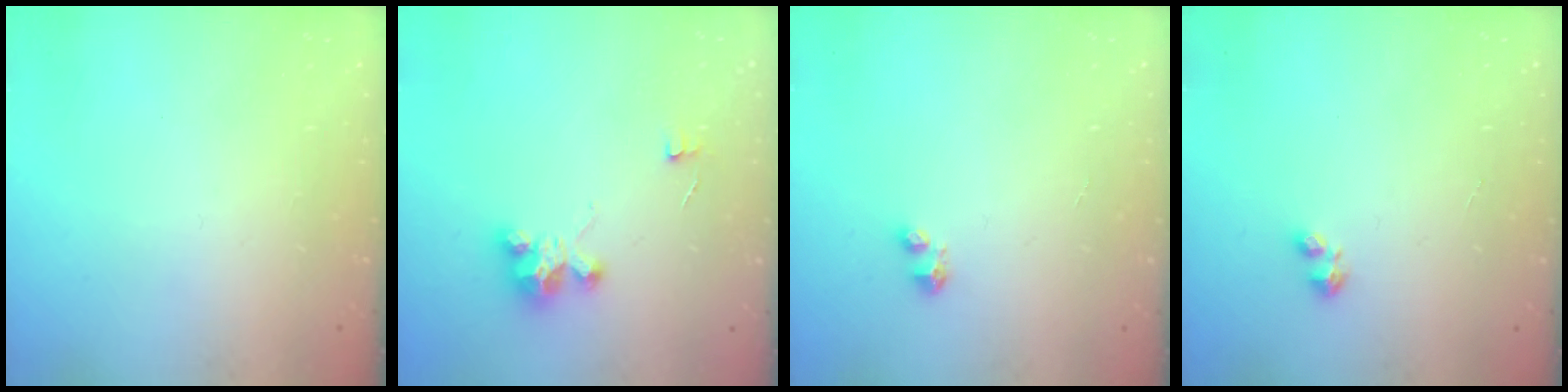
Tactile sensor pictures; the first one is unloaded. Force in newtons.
{"total": 4.9, "press": 4.8, "slide": 0.2}
{"total": 2.8, "press": 2.8, "slide": 0.4}
{"total": 1.5, "press": 1.5, "slide": 0.3}